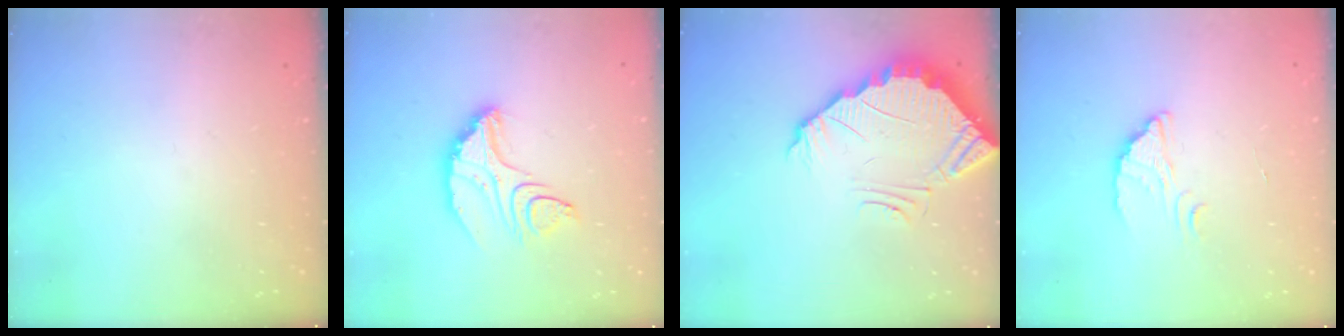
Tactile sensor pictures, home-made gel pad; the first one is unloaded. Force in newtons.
{"total": 9.6, "press": 9.6, "slide": 0.8}
{"total": 3.7, "press": 3.7, "slide": 0.1}
{"total": 2.4, "press": 2.4, "slide": 0.1}